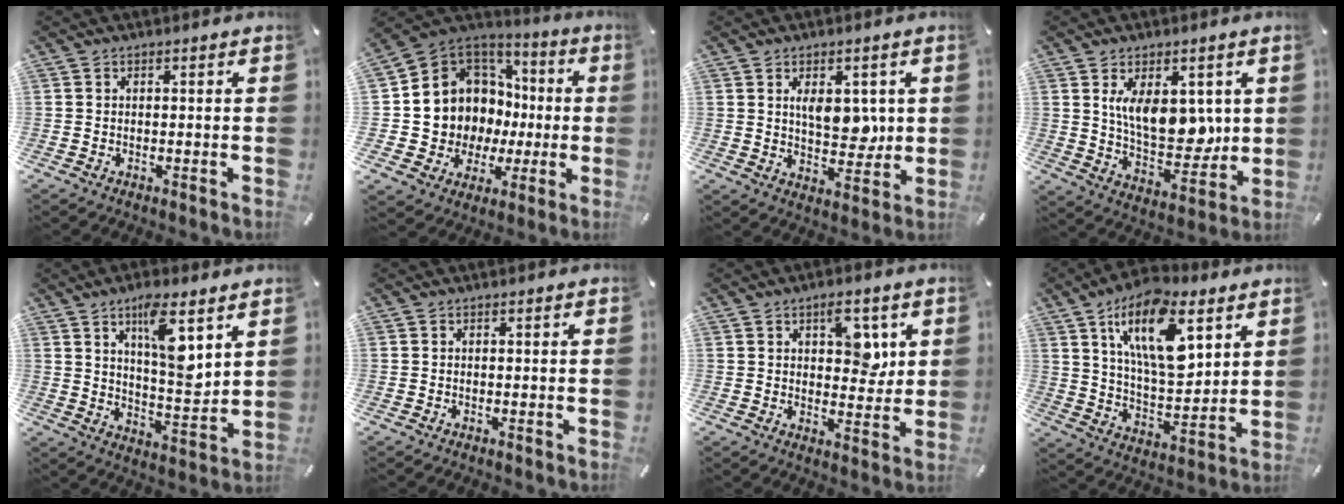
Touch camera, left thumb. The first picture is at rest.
{"total": 10.4, "force": [0.7, 10.4, 0.3], "torque": [-0.013, -0.049, 0.036]}
{"total": 8.0, "force": [1.8, 4.9, 6.1], "torque": [-0.075, -0.010, 0.027]}
{"total": 12.5, "force": [3.7, 7.6, 9.2], "torque": [-0.151, -0.023, 0.068]}
{"total": 12.1, "force": [6.5, 3.8, 9.5], "torque": [-0.153, -0.036, 0.110]}
{"total": 0.0}
{"total": 8.2, "force": [3.2, 4.8, 5.8], "torque": [-0.059, -0.014, 0.046]}
{"total": 19.2, "force": [9.4, 9.1, 14.1], "torque": [-0.250, -0.029, 0.156]}